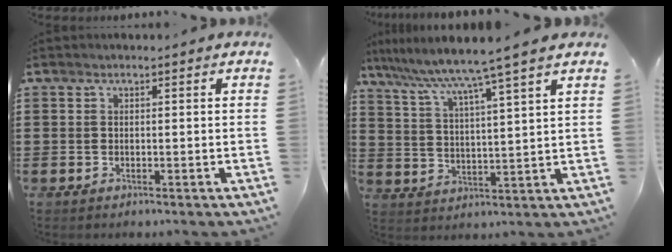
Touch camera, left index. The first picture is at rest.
{"total": 6.6, "force": [5.5, -1.3, 3.3], "torque": [-0.088, -0.043, 0.085]}